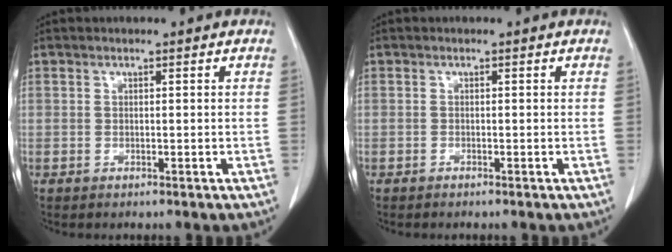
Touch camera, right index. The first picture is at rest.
{"total": 0.0}